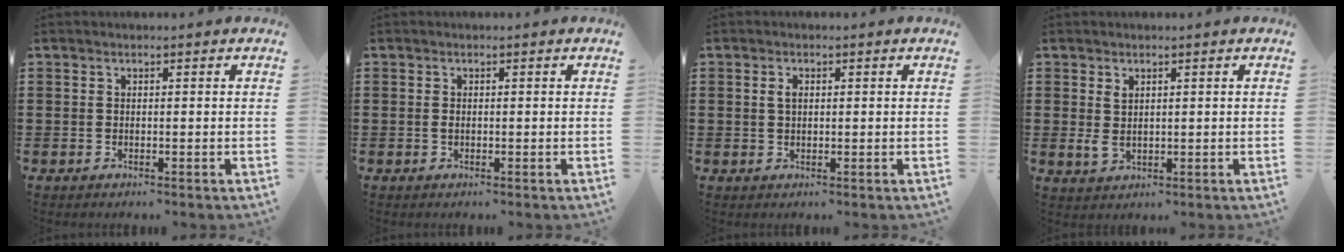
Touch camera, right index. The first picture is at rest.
{"total": 0.5, "force": [-0.1, 0.2, 0.5], "torque": [-0.012, -0.003, -0.001]}
{"total": 1.5, "force": [0.4, 0.8, 1.2], "torque": [-0.026, 0.007, 0.005]}
{"total": 1.8, "force": [0.6, 1.1, 1.3], "torque": [-0.027, 0.001, 0.012]}